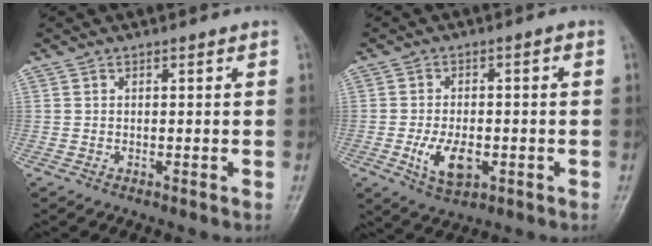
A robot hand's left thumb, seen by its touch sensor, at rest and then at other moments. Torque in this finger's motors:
{"motor_torque": [-0.37, 0.94, 0.82, 0.19, 0.05]}